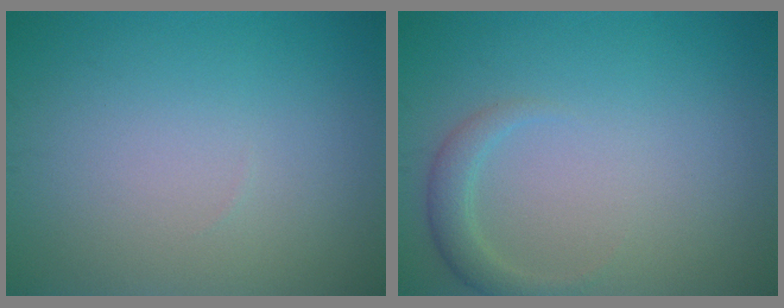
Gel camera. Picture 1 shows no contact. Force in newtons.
{"total": 1.9, "press": 1.9, "slide": 0.1}